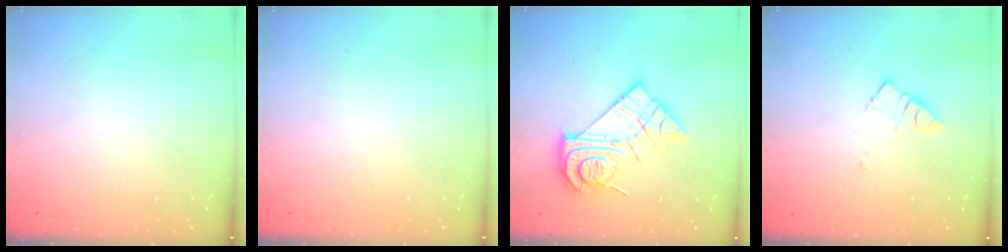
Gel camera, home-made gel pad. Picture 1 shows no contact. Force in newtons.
{"total": 1.5, "press": 1.5, "slide": 0.1}
{"total": 16.5, "press": 16.5, "slide": 1.2}
{"total": 4.1, "press": 4.1, "slide": 0.2}